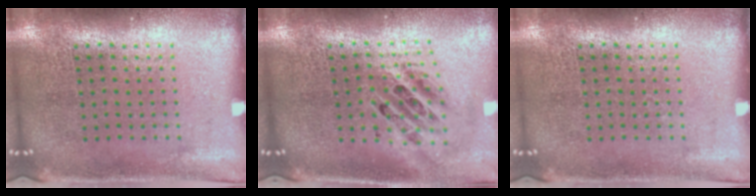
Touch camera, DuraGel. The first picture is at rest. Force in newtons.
{"total": 2.0, "press": 1.6, "slide": 1.2}
{"total": 0.0}